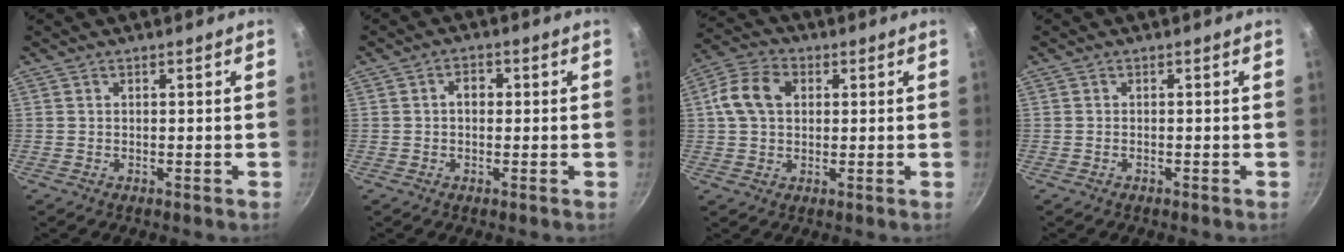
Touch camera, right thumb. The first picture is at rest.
{"total": 2.5, "force": [0.1, 1.8, 1.7], "torque": [-0.019, 0.012, -0.002]}
{"total": 9.0, "force": [1.9, 6.5, 6.0], "torque": [-0.113, 0.018, 0.030]}
{"total": 0.0}